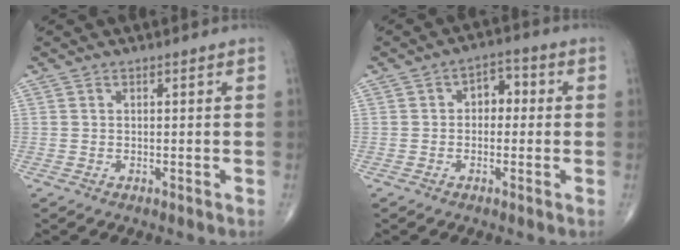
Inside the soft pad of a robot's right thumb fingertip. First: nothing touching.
{"total": 4.8, "force": [0.2, 3.4, 3.4], "torque": [-0.024, 0.020, -0.008]}